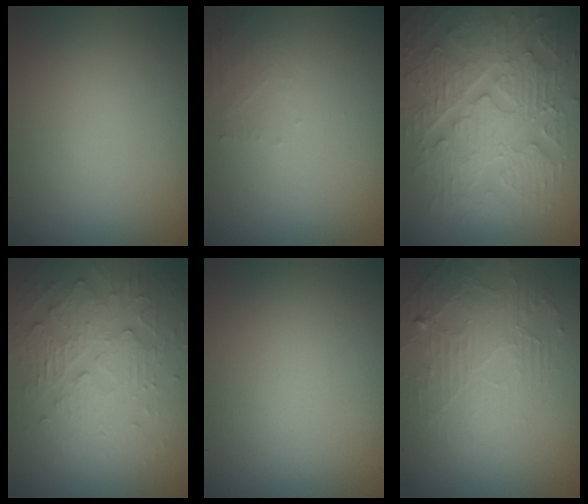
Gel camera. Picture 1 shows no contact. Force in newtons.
{"total": 1.4, "press": 1.3, "slide": 0.3}
{"total": 8.6, "press": 6.5, "slide": 5.6}
{"total": 4.2, "press": 3.5, "slide": 2.3}
{"total": 0.0}
{"total": 2.6, "press": 2.0, "slide": 1.7}